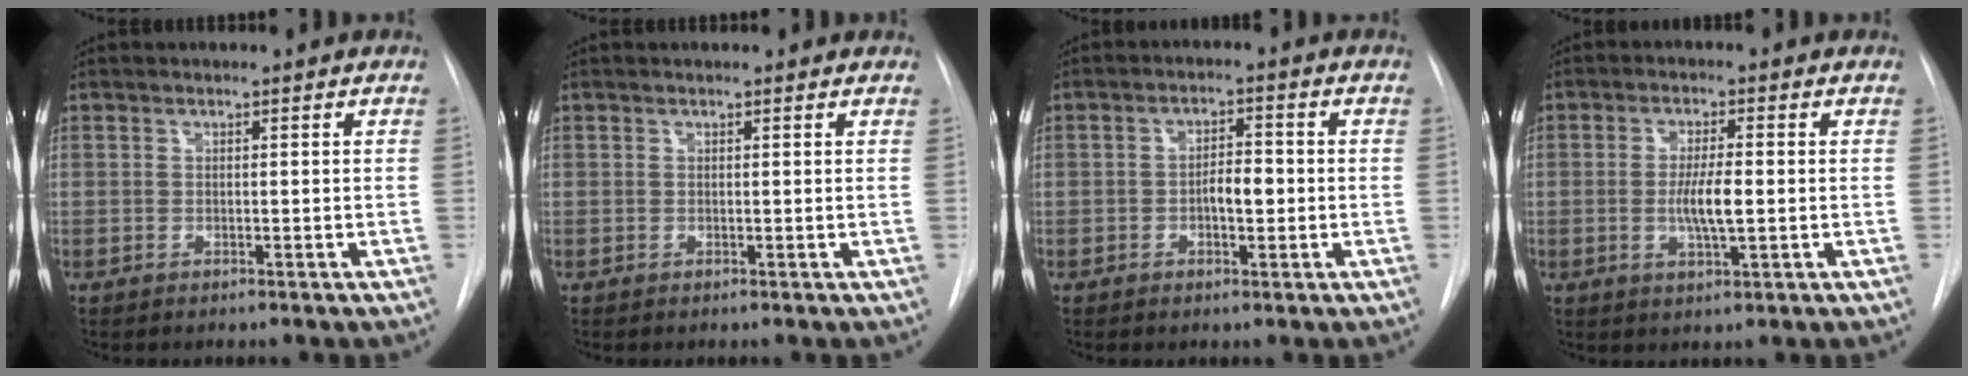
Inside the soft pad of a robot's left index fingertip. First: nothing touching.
{"total": 0.7, "force": [0.6, 0.4, 0.3], "torque": [-0.011, 0.008, -0.003]}
{"total": 3.9, "force": [-1.7, 1.5, 3.2], "torque": [-0.049, 0.001, -0.026]}
{"total": 5.1, "force": [-1.4, 0.7, 4.8], "torque": [-0.094, -0.012, -0.024]}